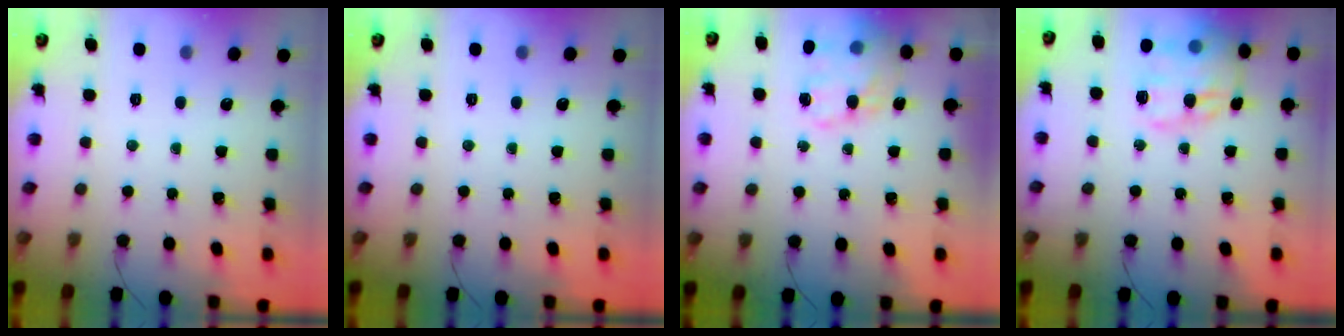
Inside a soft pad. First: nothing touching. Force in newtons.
{"total": 0.0}
{"total": 19.4, "press": 19.1, "slide": 3.4}
{"total": 16.9, "press": 16.8, "slide": 1.8}